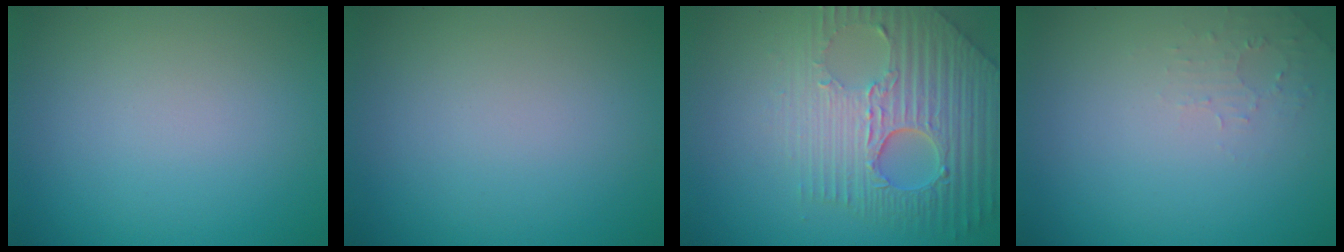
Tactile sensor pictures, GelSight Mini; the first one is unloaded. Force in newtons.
{"total": 0.0}
{"total": 8.3, "press": 5.8, "slide": 6.0}
{"total": 1.3, "press": 1.2, "slide": 0.3}